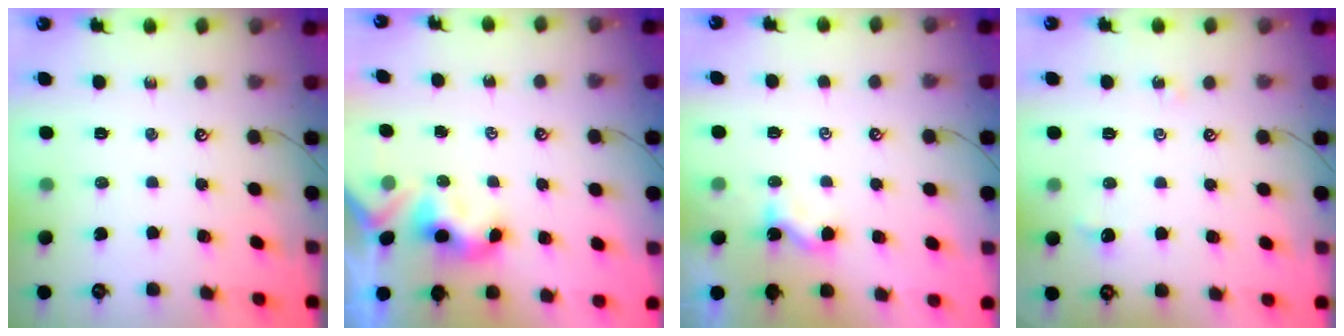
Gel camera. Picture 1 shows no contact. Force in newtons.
{"total": 3.7, "press": 3.7, "slide": 0.2}
{"total": 1.5, "press": 1.5, "slide": 0.2}
{"total": 2.5, "press": 2.4, "slide": 0.6}